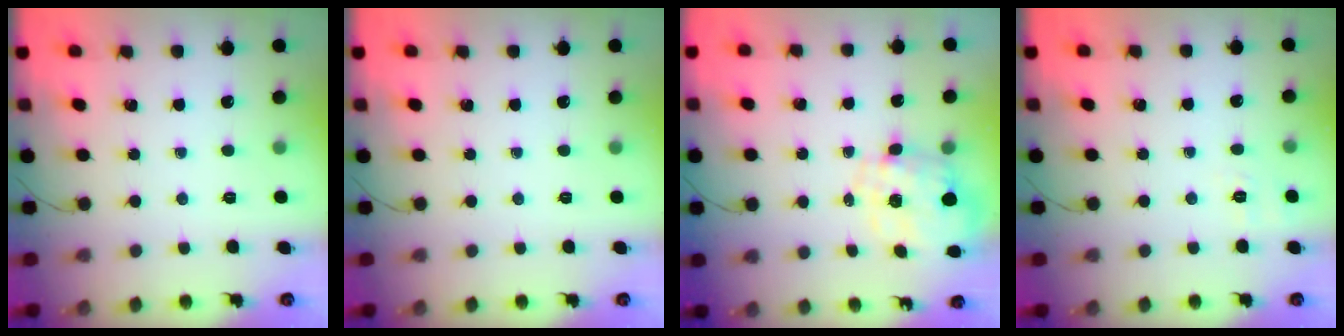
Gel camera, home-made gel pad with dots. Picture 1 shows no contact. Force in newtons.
{"total": 0.0}
{"total": 2.9, "press": 2.7, "slide": 1.0}
{"total": 2.0, "press": 0.8, "slide": 1.8}